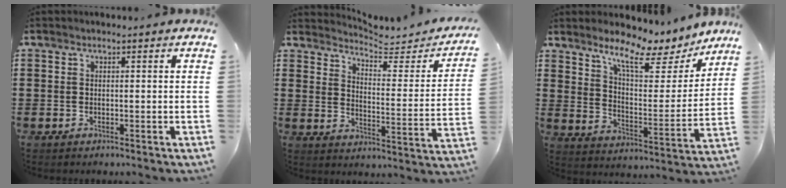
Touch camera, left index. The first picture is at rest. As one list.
[{"total": 4.4, "force": [4.2, 0.4, 1.1], "torque": [-0.032, -0.037, 0.064]}, {"total": 10.2, "force": [8.3, 2.0, 5.6], "torque": [-0.114, -0.051, 0.137]}]